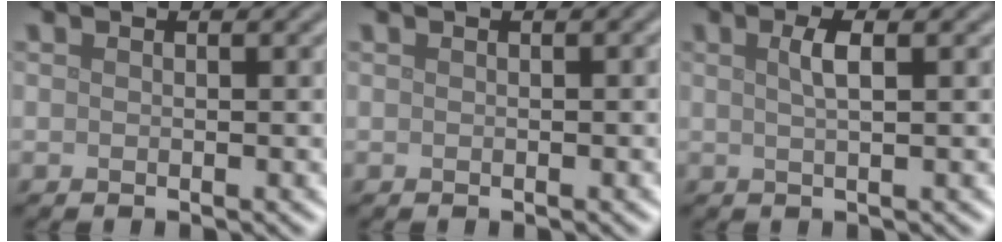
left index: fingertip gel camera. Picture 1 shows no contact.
{"total": 0.5, "force": [0.1, 0.1, 0.5], "torque": [-0.006, 0.006, 0.004]}
{"total": 2.2, "force": [0.7, 0.6, 2.0], "torque": [-0.031, 0.005, 0.007]}